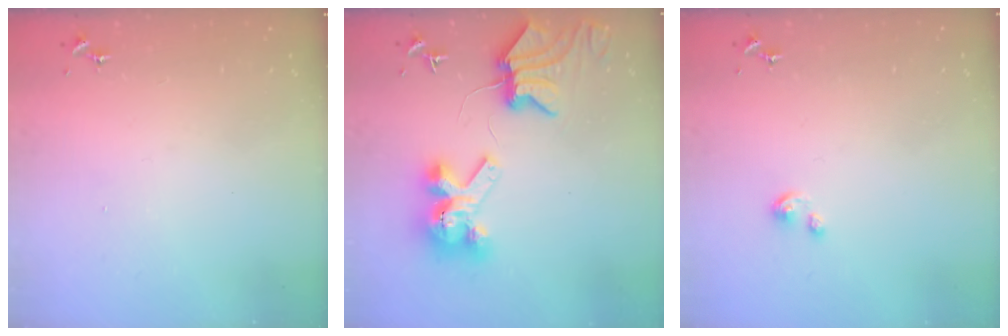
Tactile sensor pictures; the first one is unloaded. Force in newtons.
{"total": 10.2, "press": 10.1, "slide": 1.5}
{"total": 3.3, "press": 3.3, "slide": 0.3}